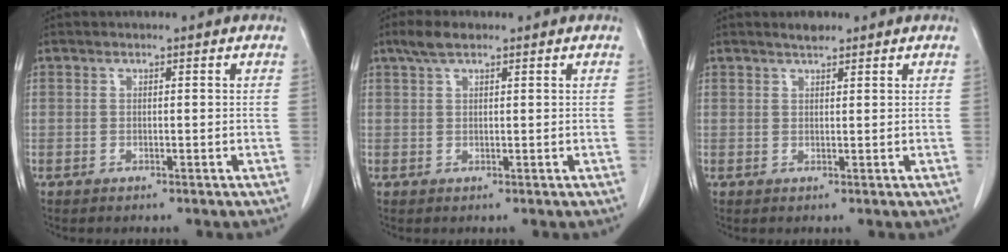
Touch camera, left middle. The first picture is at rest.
{"total": 2.9, "force": [2.1, 1.0, 1.8], "torque": [-0.043, 0.013, 0.041]}
{"total": 1.7, "force": [1.5, 0.4, 0.7], "torque": [-0.021, 0.002, 0.028]}